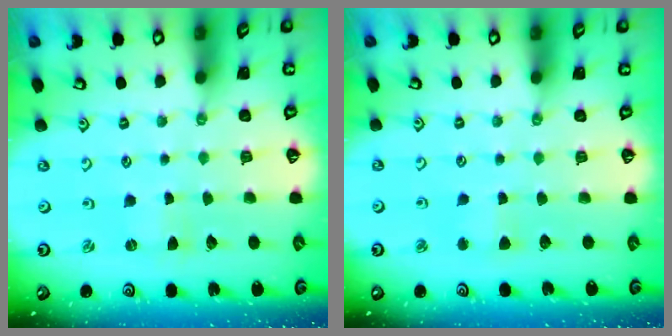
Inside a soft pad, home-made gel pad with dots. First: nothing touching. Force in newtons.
{"total": 2.2, "press": 2.2, "slide": 0.2}